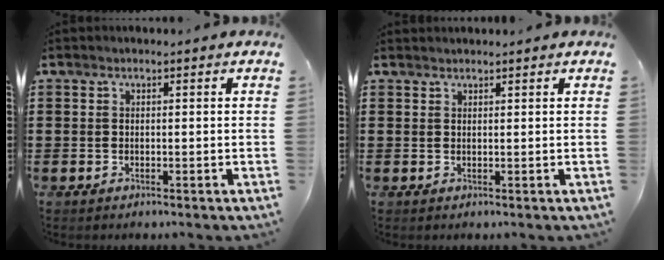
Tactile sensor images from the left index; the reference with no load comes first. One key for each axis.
{"total": 0.9, "fx": 0.9, "fy": 0.1, "fz": 0.0, "tx": -0.002, "ty": -0.001, "tz": 0.018}